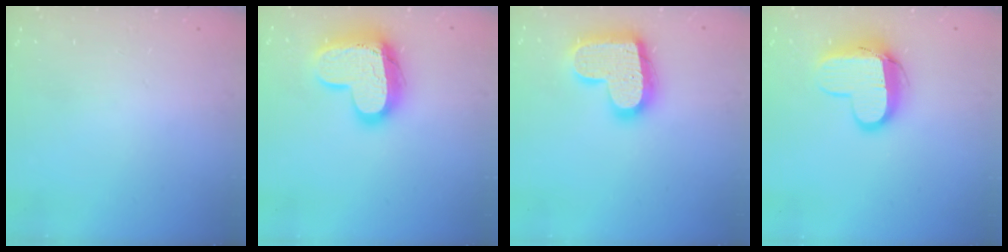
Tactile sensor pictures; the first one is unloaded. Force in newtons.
{"total": 16.3, "press": 16.3, "slide": 1.0}
{"total": 19.3, "press": 19.3, "slide": 1.3}
{"total": 11.2, "press": 11.2, "slide": 1.1}